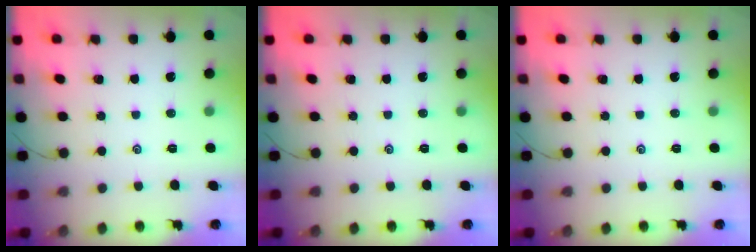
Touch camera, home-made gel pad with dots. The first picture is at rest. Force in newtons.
{"total": 0.0}
{"total": 0.0}